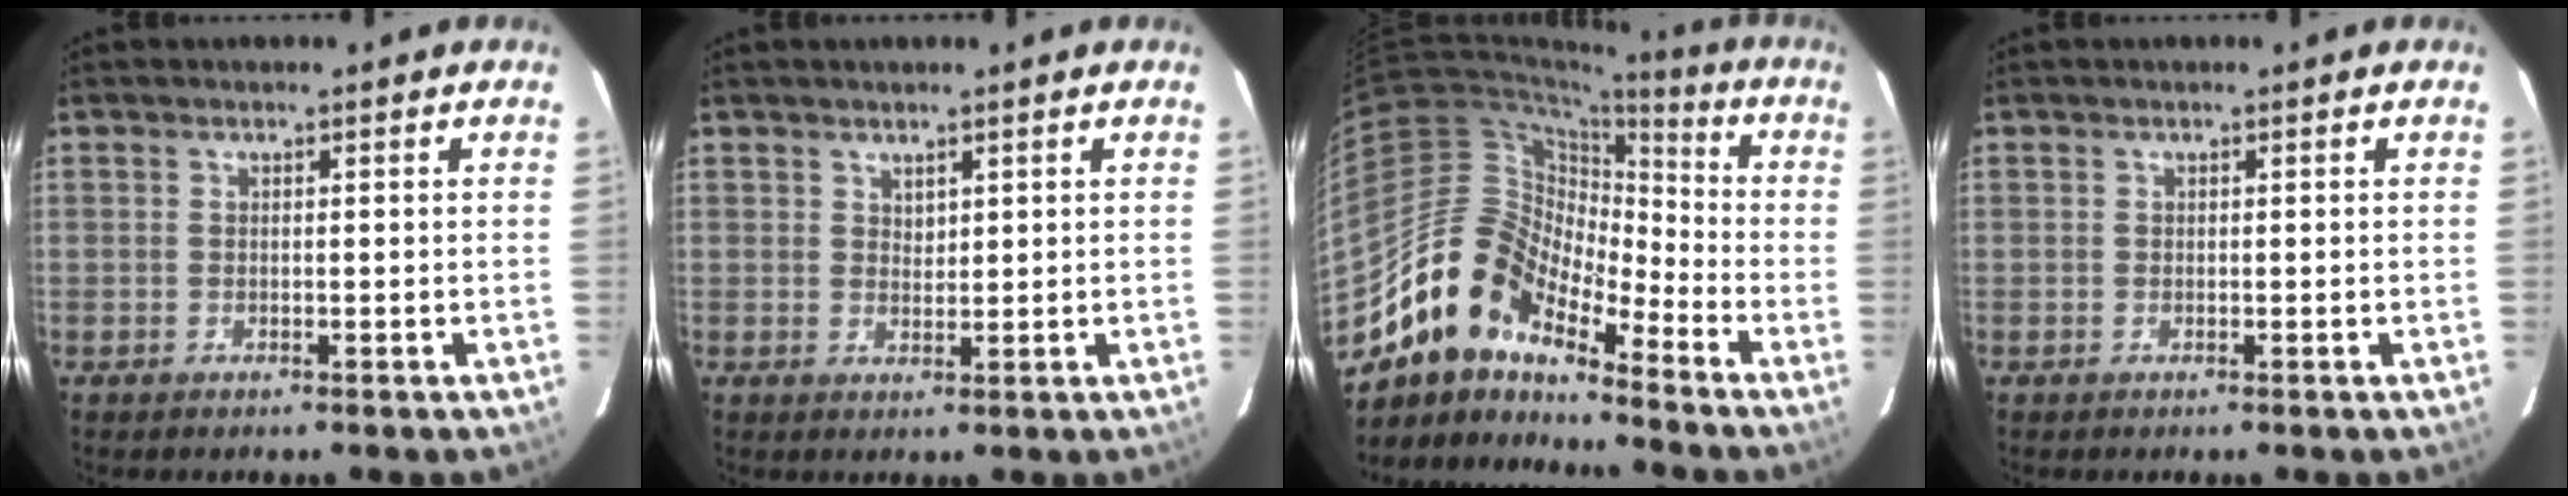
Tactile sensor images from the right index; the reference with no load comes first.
{"total": 1.6, "force": [1.3, 0.9, 0.4], "torque": [-0.003, 0.001, 0.023]}
{"total": 13.9, "force": [-11.4, 5.6, 5.7], "torque": [-0.096, 0.020, -0.226]}
{"total": 0.0}